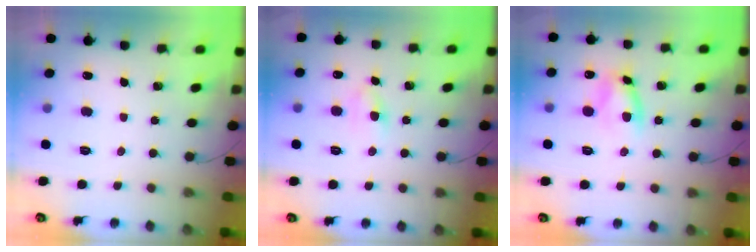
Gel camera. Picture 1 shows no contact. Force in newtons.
{"total": 3.9, "press": 3.7, "slide": 1.3}
{"total": 7.3, "press": 7.2, "slide": 1.1}